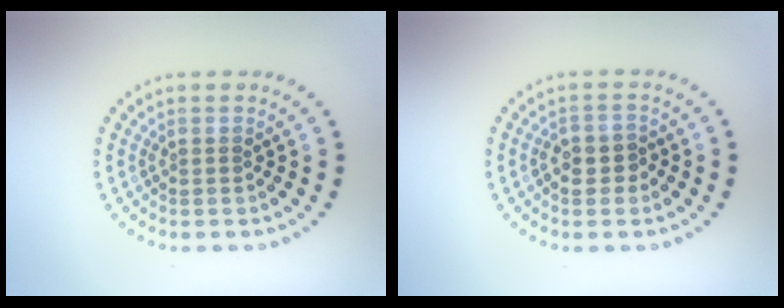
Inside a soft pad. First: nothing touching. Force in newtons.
{"total": 2.2, "press": 2.1, "slide": 0.6}